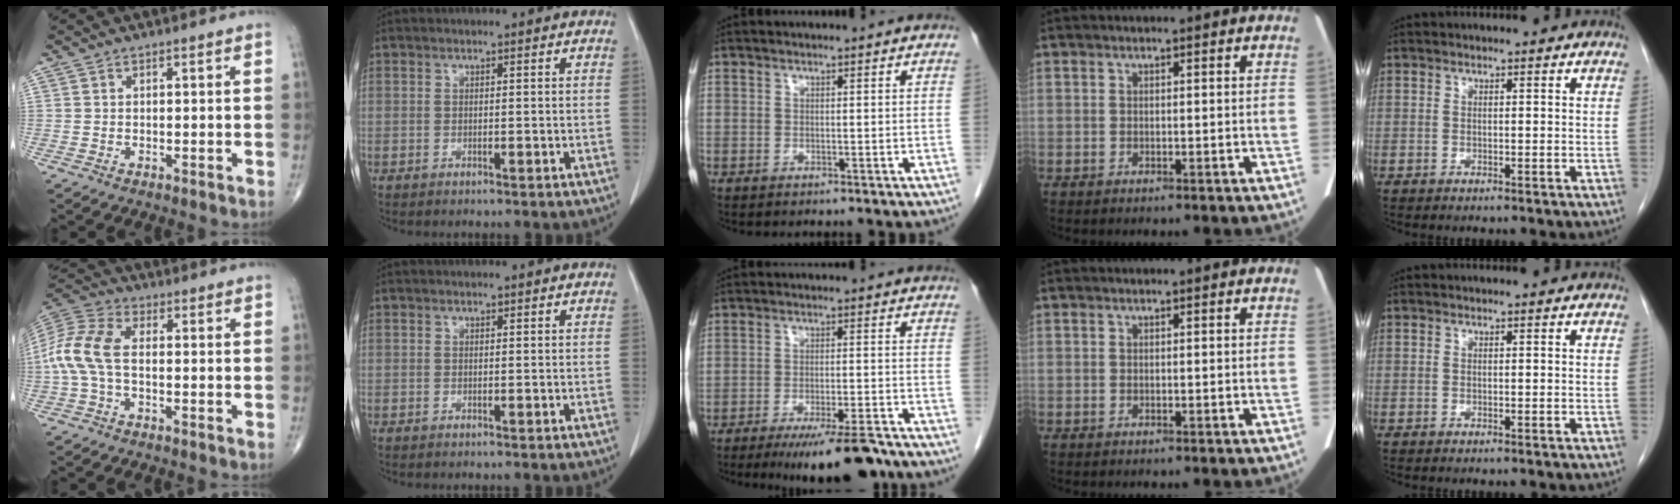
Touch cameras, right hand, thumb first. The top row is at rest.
{"thumb": {"total": 10.1, "force": [-0.7, 5.5, 8.5], "torque": [-0.197, 0.028, -0.021]}, "middle": {"total": 10.8, "force": [-8.6, 1.4, 6.2], "torque": [-0.084, -0.012, -0.132]}}